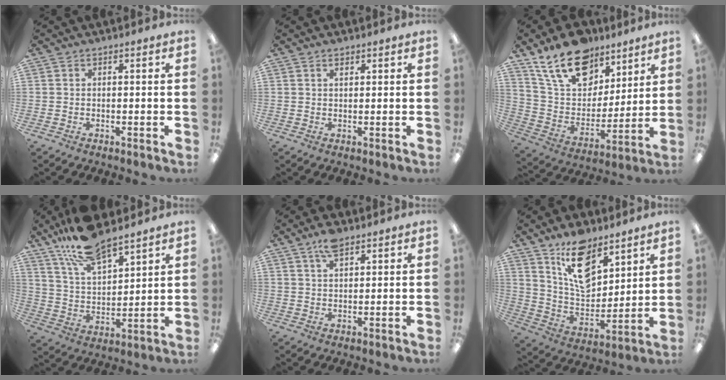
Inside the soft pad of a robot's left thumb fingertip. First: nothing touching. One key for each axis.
{"total": 1.3, "fx": 0.9, "fy": 0.6, "fz": 0.7, "tx": -0.007, "ty": -0.002, "tz": 0.014}
{"total": 19.3, "fx": 13.2, "fy": 11.1, "fz": 8.7, "tx": -0.162, "ty": -0.067, "tz": 0.242}
{"total": 14.1, "fx": 11.8, "fy": 4.0, "fz": 6.5, "tx": -0.146, "ty": -0.062, "tz": 0.217}
{"total": 5.2, "fx": 3.8, "fy": 1.9, "fz": 3.1, "tx": -0.061, "ty": -0.008, "tz": 0.067}
{"total": 14.8, "fx": 10.1, "fy": 7.7, "fz": 7.6, "tx": -0.130, "ty": -0.057, "tz": 0.187}